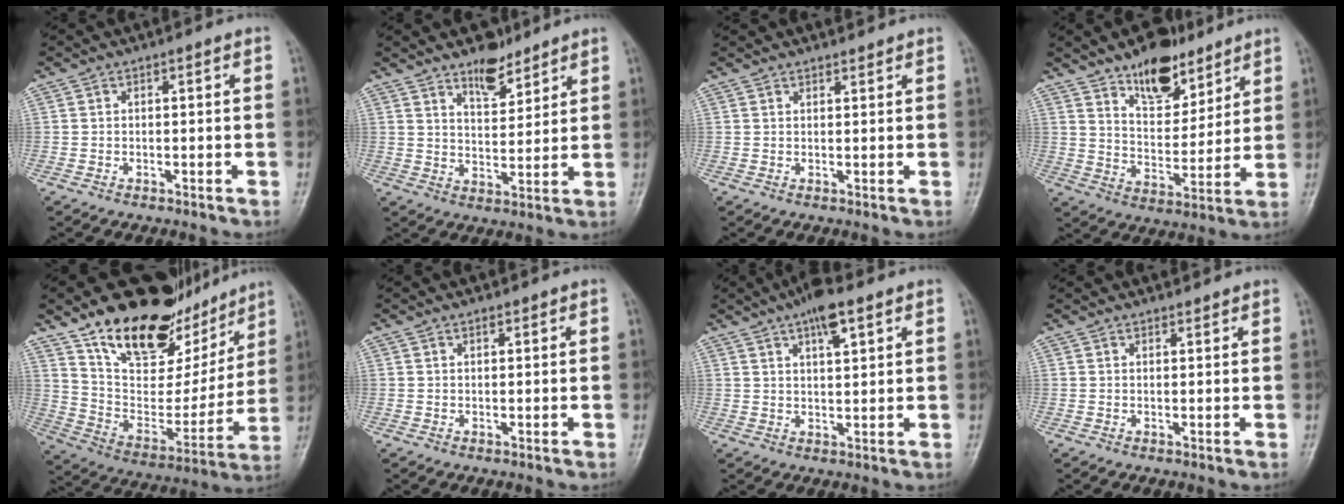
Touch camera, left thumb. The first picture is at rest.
{"total": 6.9, "force": [5.3, 2.9, 3.4], "torque": [-0.032, -0.041, 0.090]}
{"total": 1.5, "force": [1.4, 0.4, 0.1], "torque": [0.005, -0.006, 0.023]}
{"total": 13.2, "force": [9.0, 6.4, 7.3], "torque": [-0.074, -0.061, 0.151]}
{"total": 26.1, "force": [17.8, 12.8, 14.1], "torque": [-0.172, -0.069, 0.297]}
{"total": 0.9, "force": [0.7, 0.3, 0.4], "torque": [-0.007, -0.003, 0.010]}
{"total": 6.9, "force": [4.0, 2.1, 5.2], "torque": [-0.079, -0.009, 0.063]}
{"total": 1.4, "force": [1.4, 0.3, 0.1], "torque": [0.006, -0.006, 0.022]}